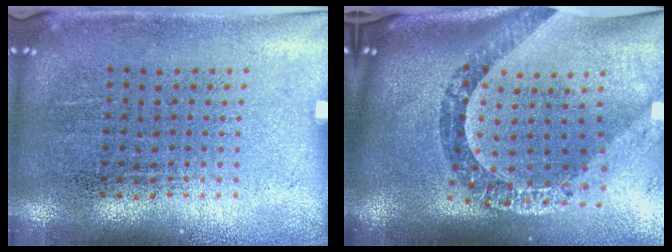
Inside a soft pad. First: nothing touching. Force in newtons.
{"total": 2.6, "press": 2.0, "slide": 1.6}